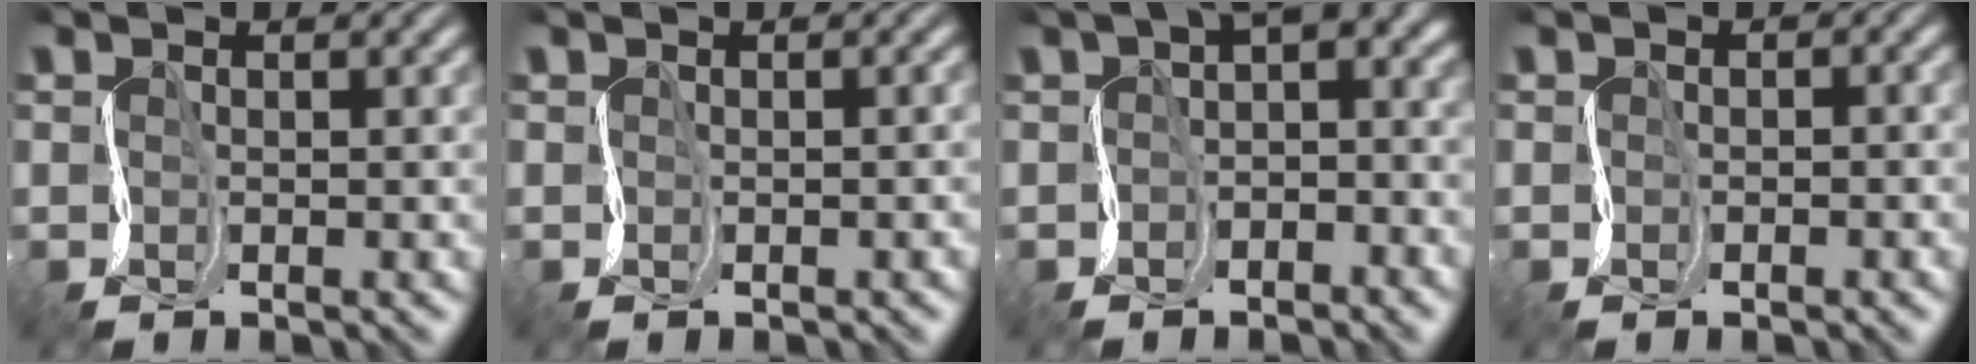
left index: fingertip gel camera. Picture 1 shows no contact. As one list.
[{"total": 0.9, "force": [-0.3, 0.4, 0.7], "torque": [-0.002, 0.000, -0.003]}, {"total": 4.9, "force": [-0.2, 2.9, 4.0], "torque": [-0.047, 0.008, -0.015]}, {"total": 0.8, "force": [-0.4, 0.5, 0.5], "torque": [-0.004, 0.000, -0.009]}]